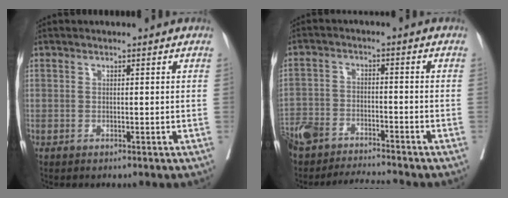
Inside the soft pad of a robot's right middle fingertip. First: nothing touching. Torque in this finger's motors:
{"motor_torque": [1.02, -1.12, 0.26, 0.09]}